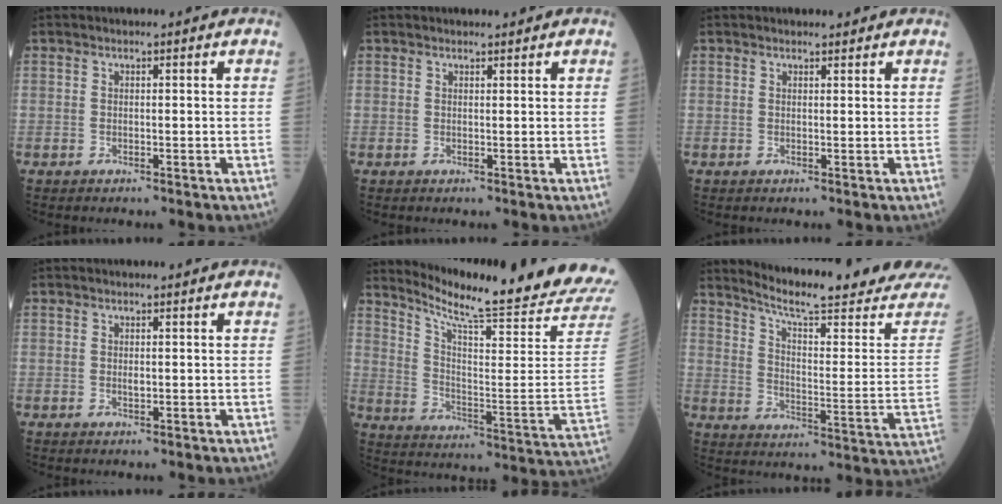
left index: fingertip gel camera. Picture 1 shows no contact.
{"total": 1.2, "force": [1.1, 0.2, 0.2], "torque": [-0.008, 0.002, 0.017]}
{"total": 1.7, "force": [1.6, 0.5, 0.4], "torque": [-0.008, 0.006, 0.020]}
{"total": 0.7, "force": [0.2, 0.3, 0.6], "torque": [-0.013, -0.002, 0.001]}
{"total": 24.0, "force": [21.9, -1.7, 9.7], "torque": [-0.169, -0.126, 0.288]}
{"total": 19.8, "force": [18.4, -0.6, 7.4], "torque": [-0.122, -0.091, 0.245]}